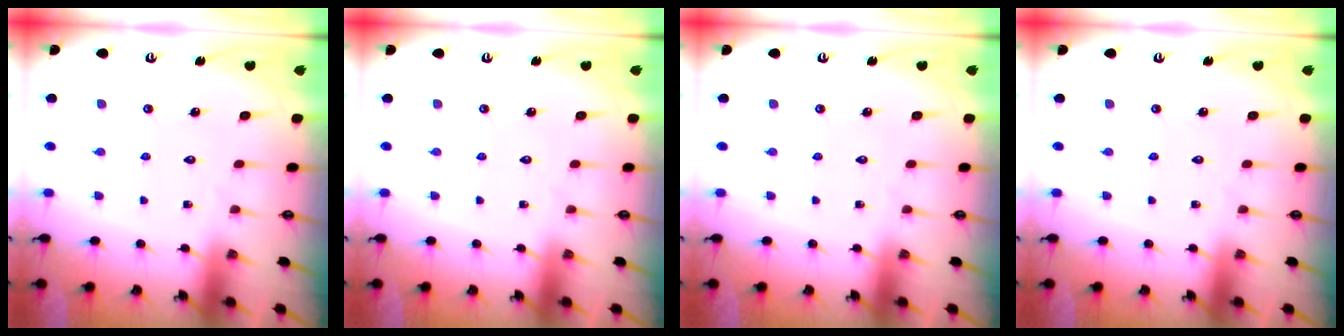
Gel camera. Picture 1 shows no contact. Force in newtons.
{"total": 0.0}
{"total": 0.0}
{"total": 0.0}